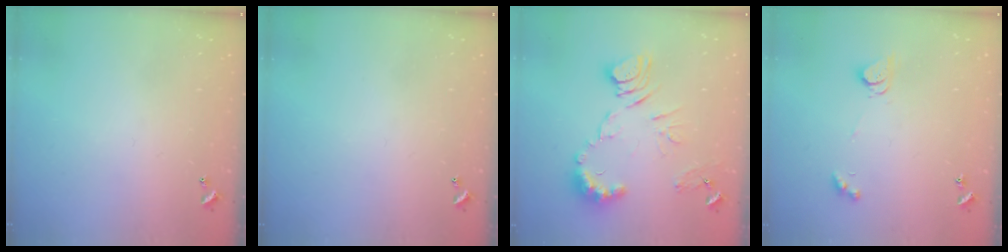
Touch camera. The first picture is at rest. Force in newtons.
{"total": 0.0}
{"total": 11.5, "press": 11.5, "slide": 0.6}
{"total": 3.3, "press": 3.3, "slide": 0.3}